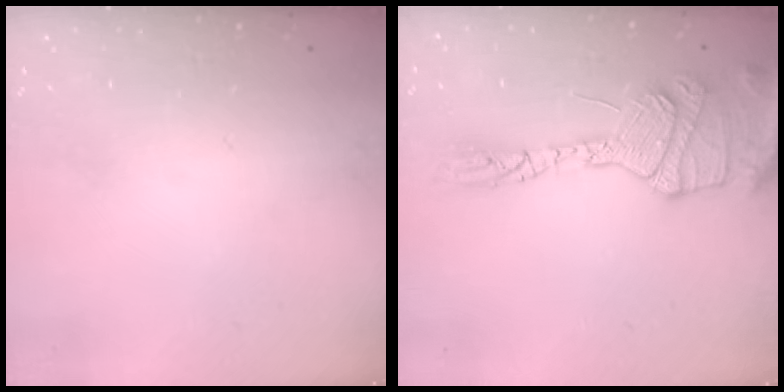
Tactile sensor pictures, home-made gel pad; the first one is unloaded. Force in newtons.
{"total": 17.9, "press": 17.7, "slide": 2.5}